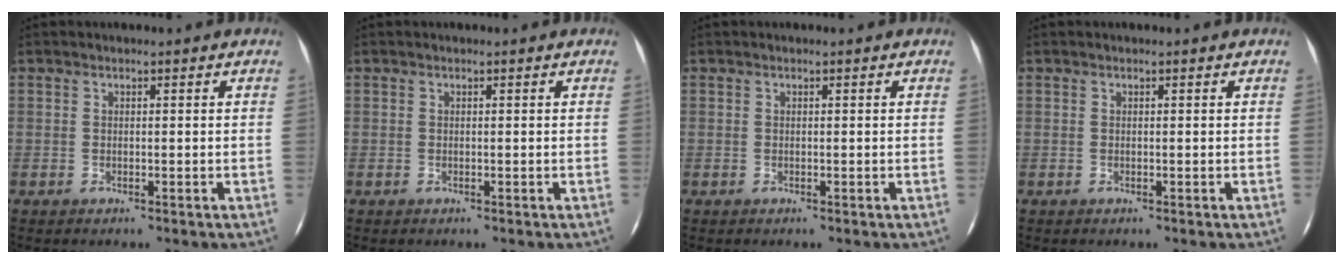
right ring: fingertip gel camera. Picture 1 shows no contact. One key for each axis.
{"total": 0.0}
{"total": 0.0}
{"total": 0.0}